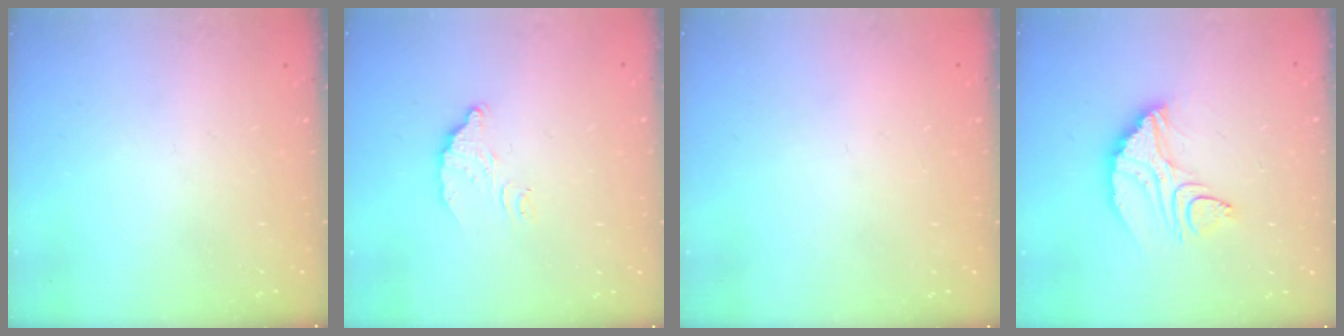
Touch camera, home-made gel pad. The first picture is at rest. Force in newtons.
{"total": 6.7, "press": 6.7, "slide": 0.3}
{"total": 2.2, "press": 2.2, "slide": 0.1}
{"total": 11.0, "press": 11.0, "slide": 0.7}